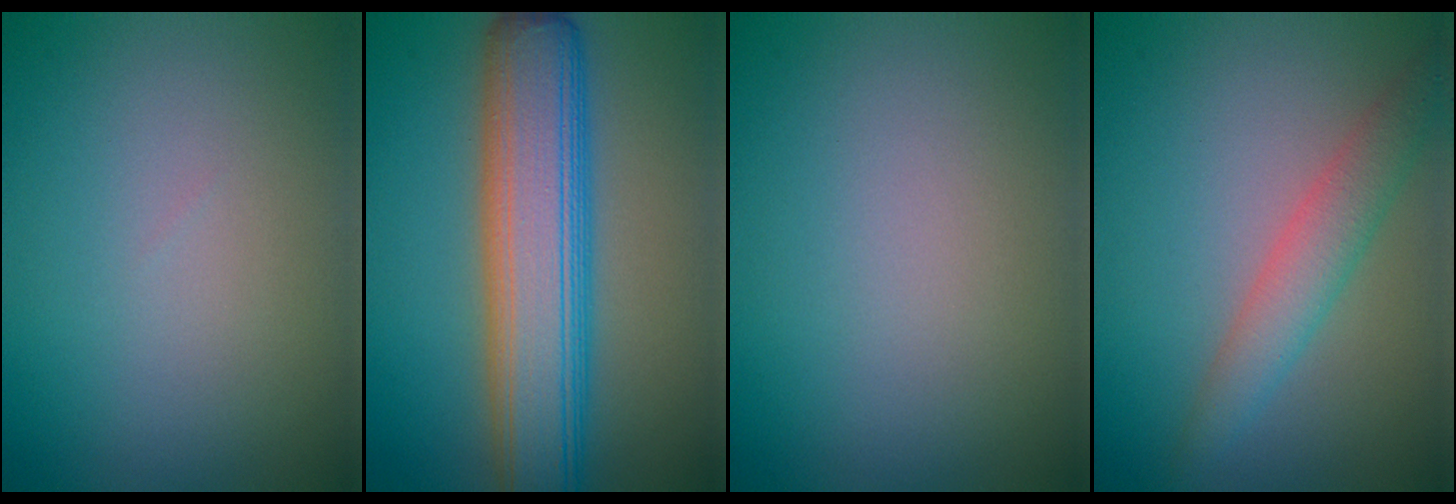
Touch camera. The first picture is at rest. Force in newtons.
{"total": 9.7, "press": 9.7, "slide": 0.4}
{"total": 0.0}
{"total": 2.4, "press": 2.4, "slide": 0.2}